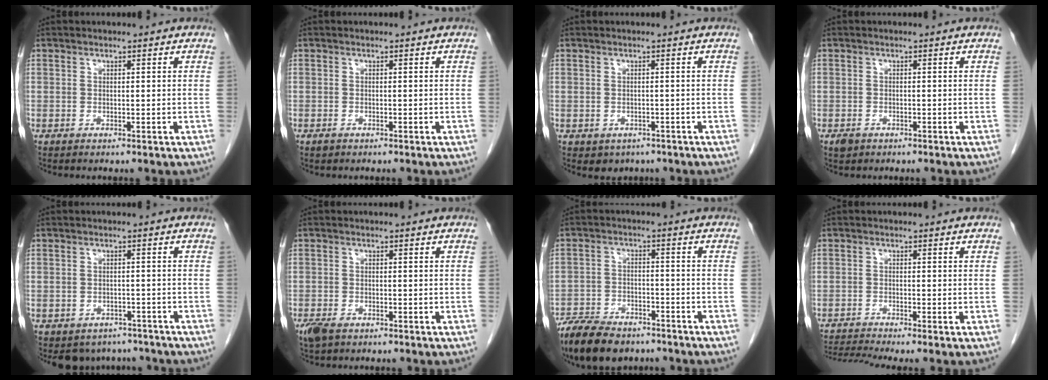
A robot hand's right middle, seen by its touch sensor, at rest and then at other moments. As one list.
[{"total": 0.7, "force": [-0.5, 0.3, 0.4], "torque": [-0.012, -0.001, -0.007]}, {"total": 2.5, "force": [-1.5, 1.9, 0.7], "torque": [-0.008, 0.003, -0.013]}, {"total": 1.5, "force": [-1.0, 0.9, 0.7], "torque": [-0.018, 0.000, -0.011]}, {"total": 5.7, "force": [-4.8, 3.1, 0.3], "torque": [0.012, 0.010, -0.059]}, {"total": 3.6, "force": [-2.5, 1.7, 2.1], "torque": [-0.045, -0.008, -0.042]}, {"total": 11.5, "force": [-9.1, 4.7, 5.2], "torque": [-0.094, -0.012, -0.148]}, {"total": 4.2, "force": [-3.6, -1.5, 1.5], "torque": [-0.033, -0.010, -0.067]}]